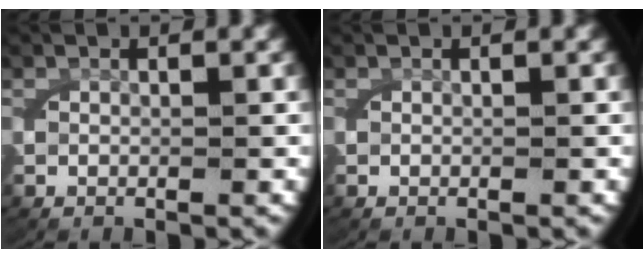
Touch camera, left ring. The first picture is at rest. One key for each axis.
{"total": 0.9, "fx": 0.0, "fy": -0.9, "fz": -0.3, "tx": 0.000, "ty": -0.008, "tz": 0.010}